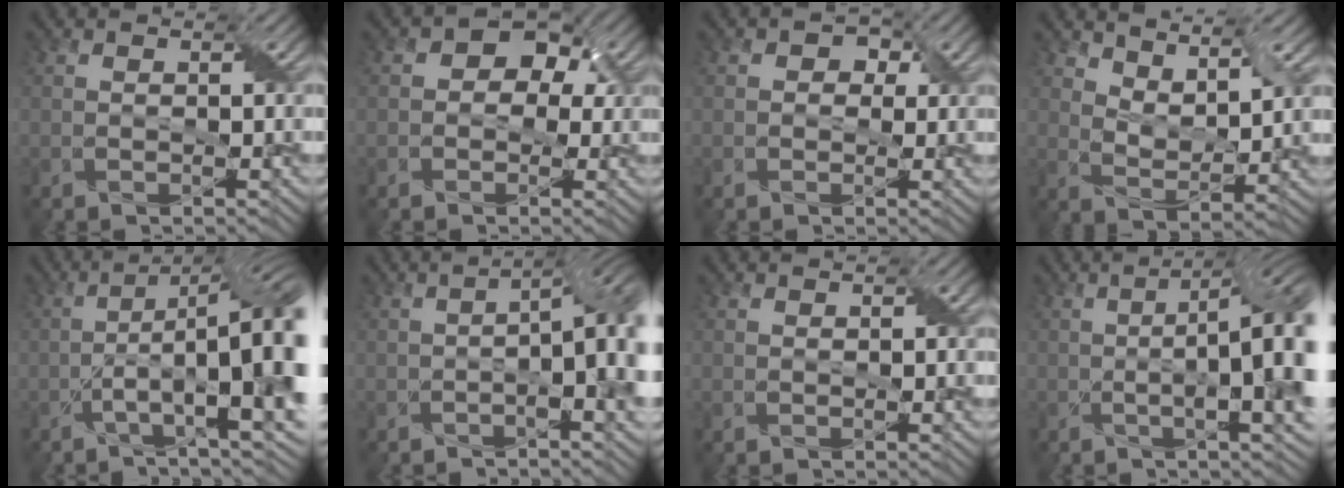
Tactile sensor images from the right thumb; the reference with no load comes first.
{"total": 5.5, "force": [1.1, 4.2, 3.4], "torque": [-0.033, 0.019, -0.010]}
{"total": 2.3, "force": [0.5, 1.9, 1.1], "torque": [-0.017, 0.004, -0.001]}
{"total": 6.6, "force": [4.8, 2.5, 3.7], "torque": [-0.076, -0.001, 0.087]}
{"total": 15.6, "force": [-2.2, 5.0, 14.6], "torque": [-0.226, -0.011, -0.031]}
{"total": 9.9, "force": [-0.9, 3.4, 9.2], "torque": [-0.121, -0.003, -0.015]}
{"total": 0.7, "force": [0.0, 0.3, 0.6], "torque": [-0.012, 0.001, 0.001]}
{"total": 13.5, "force": [-0.1, 4.1, 12.9], "torque": [-0.169, 0.006, -0.004]}